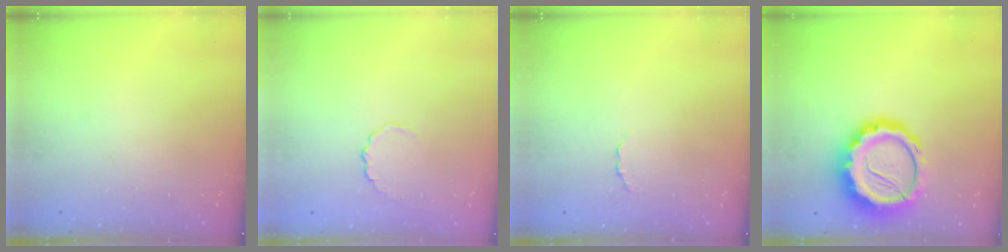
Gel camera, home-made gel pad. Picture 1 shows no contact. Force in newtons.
{"total": 3.1, "press": 2.9, "slide": 1.1}
{"total": 1.6, "press": 1.5, "slide": 0.5}
{"total": 17.0, "press": 16.6, "slide": 3.5}